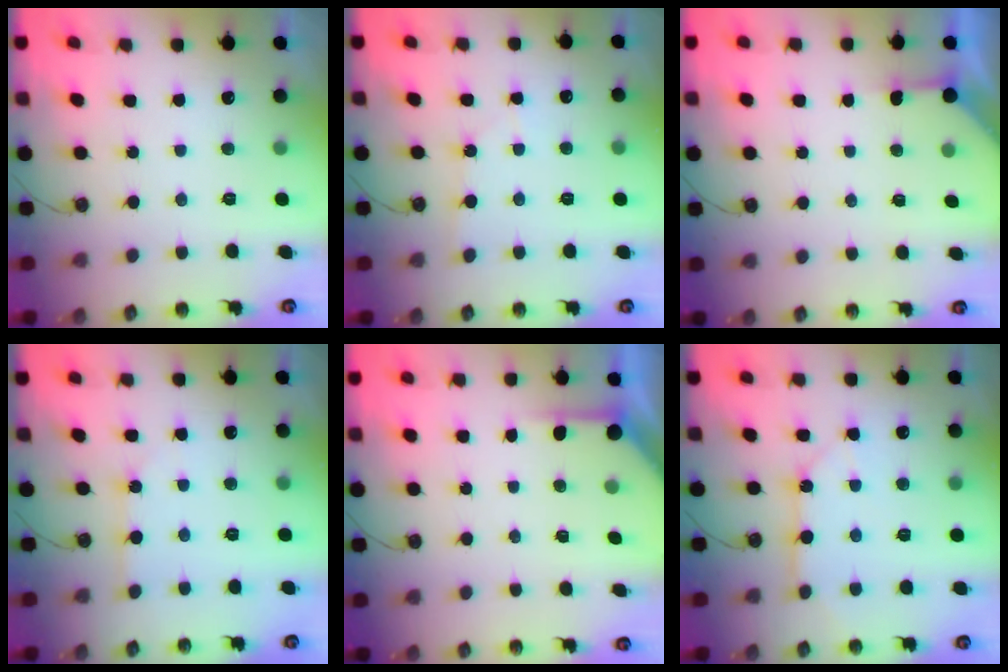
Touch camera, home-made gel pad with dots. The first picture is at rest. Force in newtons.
{"total": 2.6, "press": 2.6, "slide": 0.3}
{"total": 2.8, "press": 2.8, "slide": 0.4}
{"total": 2.9, "press": 2.9, "slide": 0.4}
{"total": 2.8, "press": 2.7, "slide": 0.3}
{"total": 10.1, "press": 10.0, "slide": 1.0}